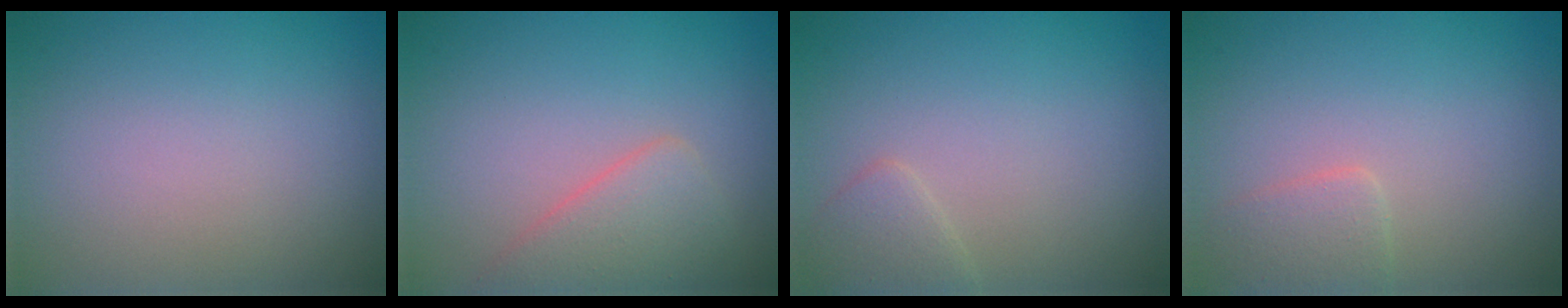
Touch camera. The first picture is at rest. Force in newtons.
{"total": 3.2, "press": 3.2, "slide": 0.1}
{"total": 1.6, "press": 1.6, "slide": 0.0}
{"total": 1.7, "press": 1.7, "slide": 0.1}